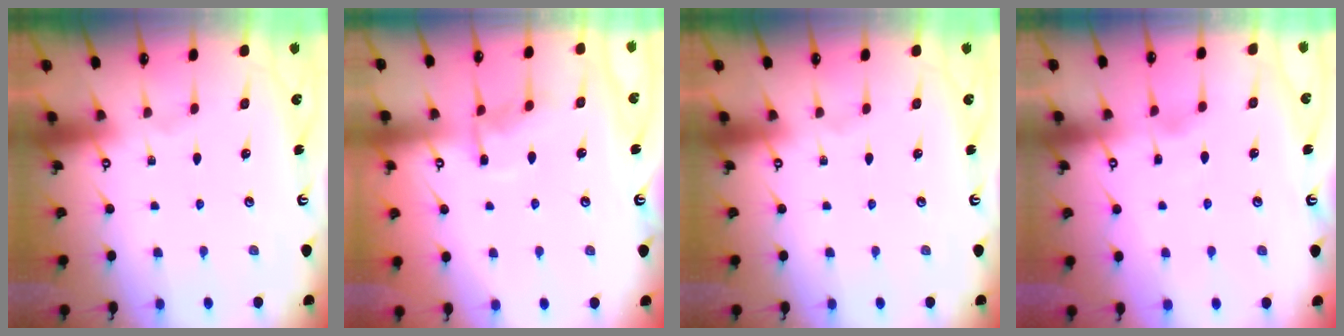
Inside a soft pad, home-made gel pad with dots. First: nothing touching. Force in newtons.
{"total": 6.0, "press": 5.9, "slide": 0.6}
{"total": 0.0}
{"total": 3.0, "press": 2.9, "slide": 0.4}